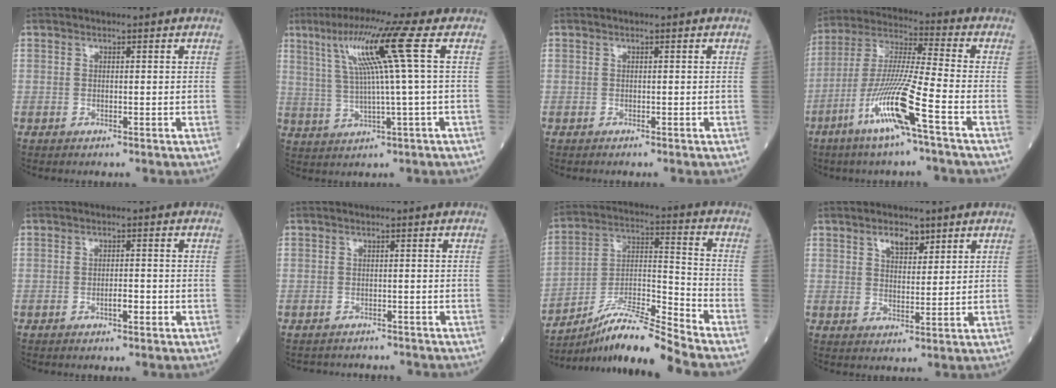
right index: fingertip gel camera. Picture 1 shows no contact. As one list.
[{"total": 10.8, "force": [3.7, -2.0, 9.9], "torque": [-0.176, 0.020, 0.073]}, {"total": 0.0}, {"total": 13.3, "force": [-6.4, -0.8, 11.6], "torque": [-0.238, -0.013, -0.126]}, {"total": 1.9, "force": [-0.9, 0.4, 1.6], "torque": [-0.024, 0.002, -0.016]}, {"total": 4.4, "force": [-4.1, 1.7, 0.1], "torque": [0.000, 0.000, -0.054]}, {"total": 12.9, "force": [-11.4, -1.7, 5.7], "torque": [-0.103, 0.011, -0.205]}, {"total": 3.8, "force": [2.5, 1.8, 2.2], "torque": [-0.036, 0.001, 0.042]}]